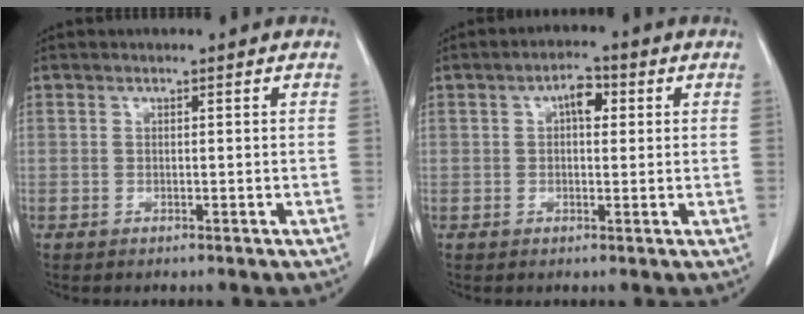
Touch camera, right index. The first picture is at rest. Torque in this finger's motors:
{"motor_torque": [0.62, 0.08, 0.05, 0.05]}